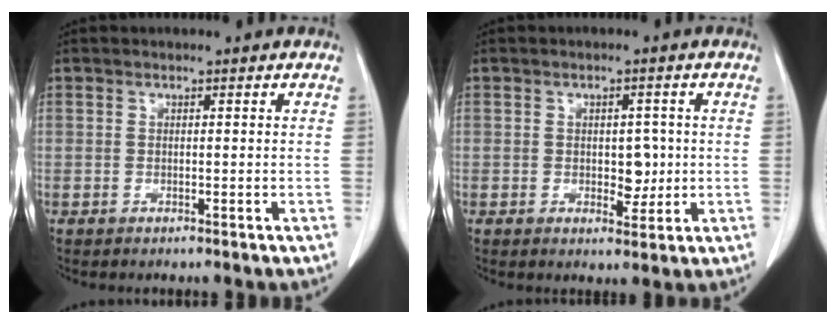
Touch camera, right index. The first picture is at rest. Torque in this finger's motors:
{"motor_torque": [0.01, 0.09, 0.02, 0.00]}